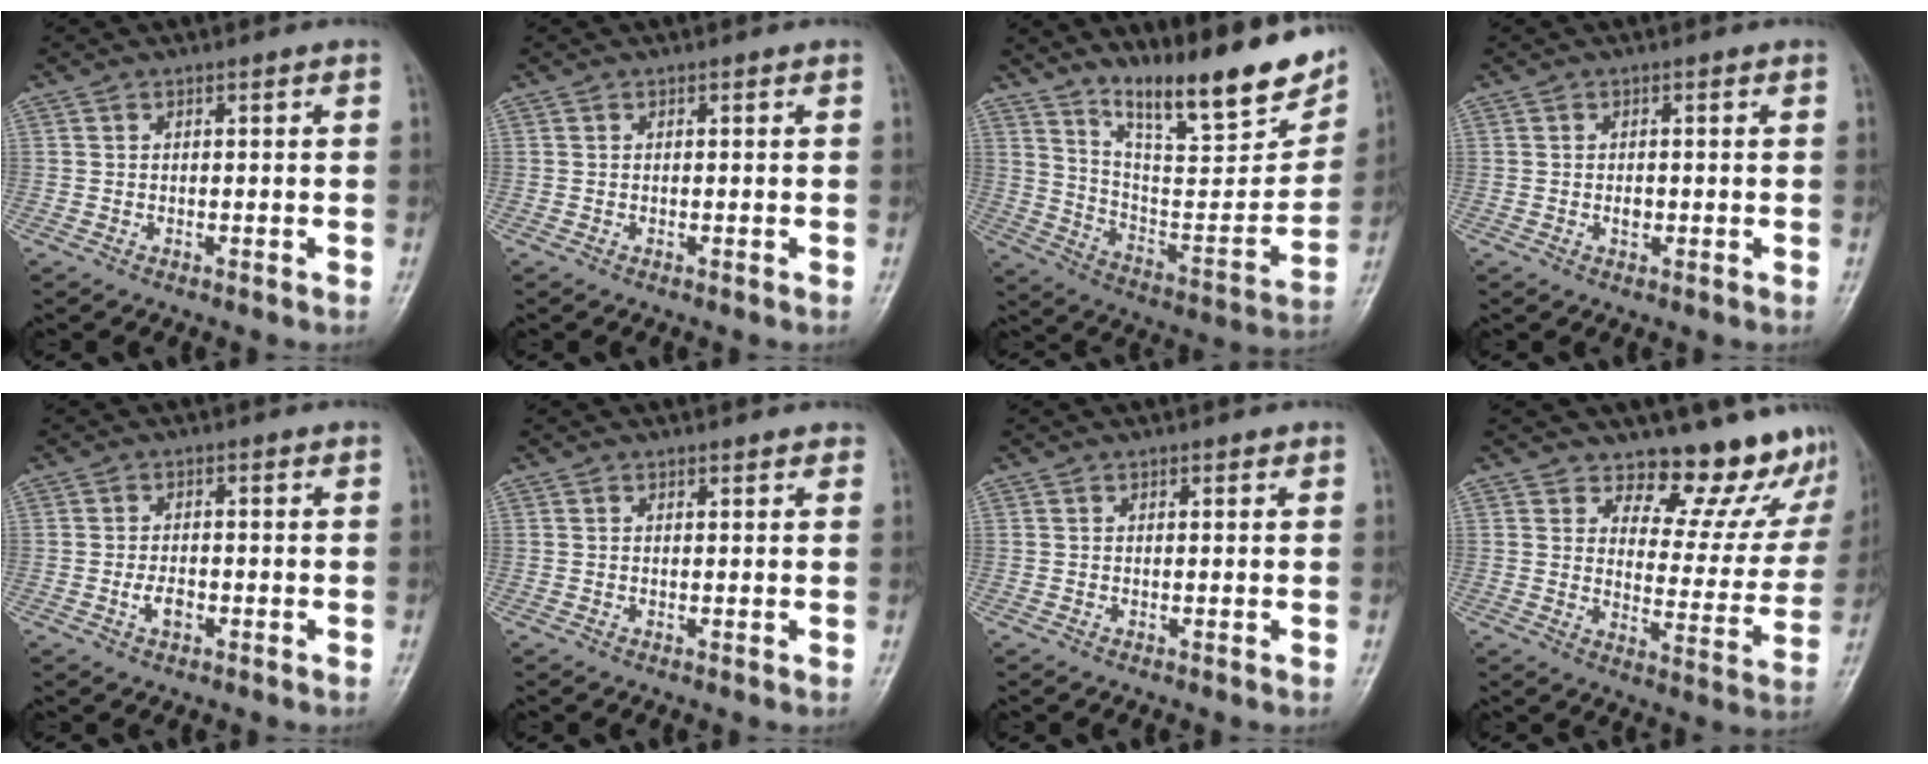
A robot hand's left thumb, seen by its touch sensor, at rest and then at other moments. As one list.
[{"total": 0.0}, {"total": 22.3, "force": [15.9, 5.2, 14.6], "torque": [-0.181, -0.084, 0.263]}, {"total": 1.6, "force": [-0.3, 1.2, 1.0], "torque": [-0.007, 0.001, -0.005]}, {"total": 2.9, "force": [-1.1, 1.8, 2.1], "torque": [-0.031, 0.004, -0.021]}, {"total": 1.4, "force": [1.1, 0.7, 0.4], "torque": [0.011, -0.004, 0.009]}, {"total": 0.9, "force": [0.5, 0.6, 0.4], "torque": [0.006, -0.002, 0.004]}, {"total": 15.2, "force": [13.5, 6.1, 3.4], "torque": [0.016, -0.116, 0.157]}]